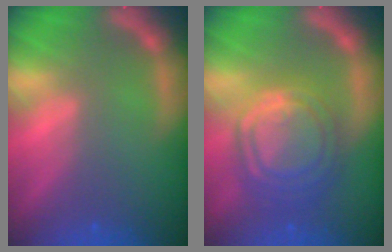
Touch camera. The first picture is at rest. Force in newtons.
{"total": 10.0}